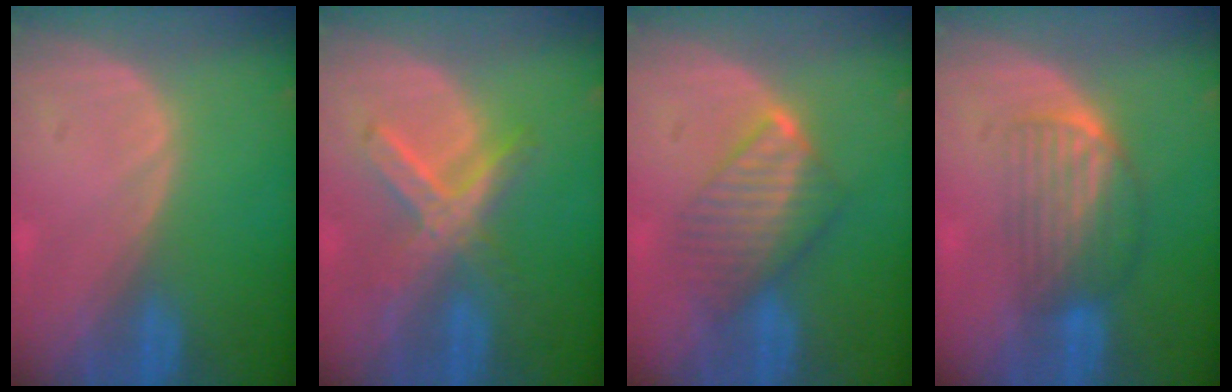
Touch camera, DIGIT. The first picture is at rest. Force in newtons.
{"total": 7.0, "press": 6.2, "slide": 3.2}
{"total": 6.4, "press": 6.3, "slide": 0.8}
{"total": 6.7, "press": 5.8, "slide": 3.5}